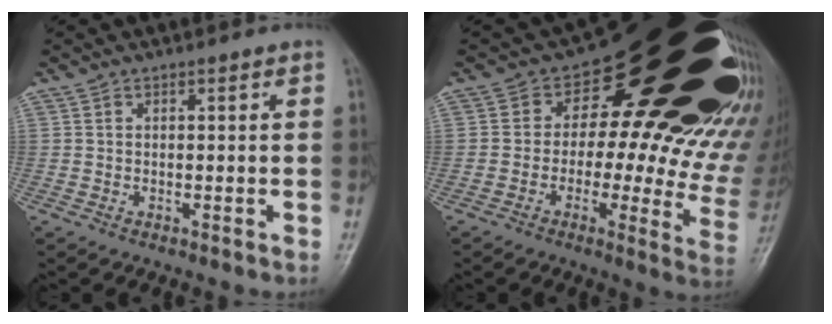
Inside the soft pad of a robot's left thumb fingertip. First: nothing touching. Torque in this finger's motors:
{"motor_torque": [1.02, 2.70, 2.27, -0.50, 0.14]}